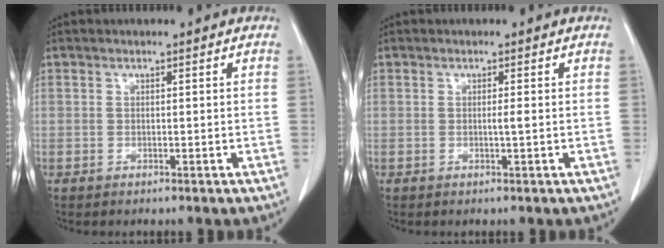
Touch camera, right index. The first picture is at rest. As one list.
[{"total": 0.9, "force": [-0.1, -0.2, 0.8], "torque": [-0.014, -0.002, -0.003]}]